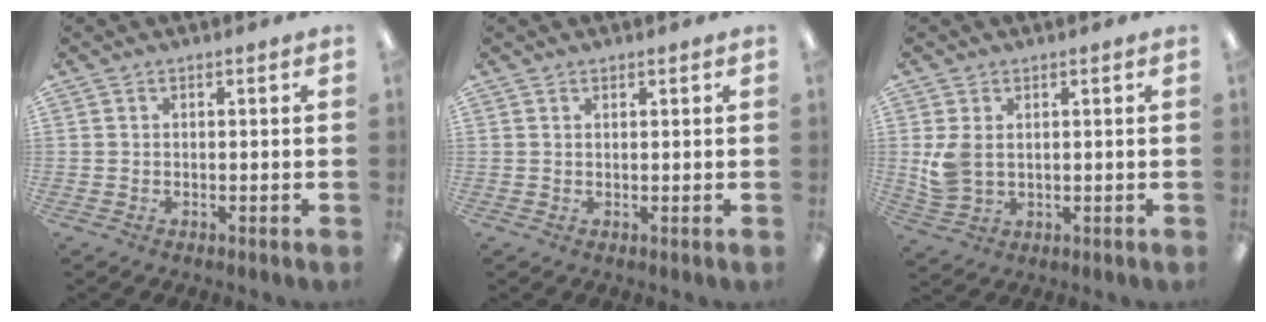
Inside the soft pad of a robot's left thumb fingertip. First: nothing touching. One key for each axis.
{"total": 0.6, "fx": 0.6, "fy": 0.2, "fz": 0.1, "tx": -0.002, "ty": 0.000, "tz": 0.011}
{"total": 5.5, "fx": 1.2, "fy": 3.8, "fz": 3.8, "tx": -0.080, "ty": -0.001, "tz": 0.022}